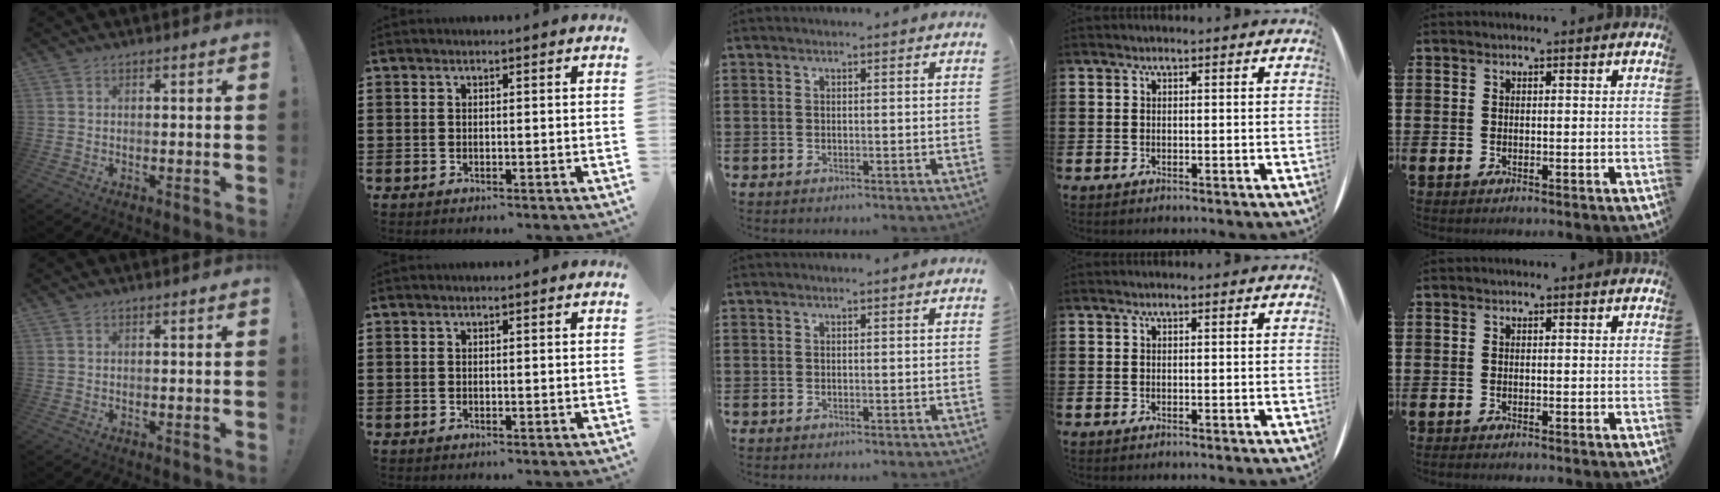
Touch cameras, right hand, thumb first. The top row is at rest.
{}